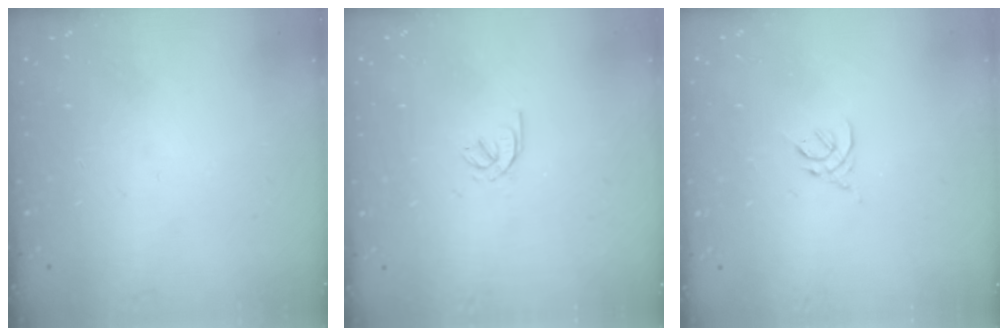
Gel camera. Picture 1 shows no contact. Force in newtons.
{"total": 2.0, "press": 1.9, "slide": 0.6}
{"total": 3.1, "press": 3.0, "slide": 0.8}